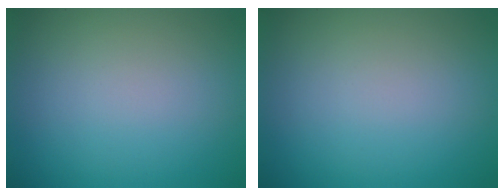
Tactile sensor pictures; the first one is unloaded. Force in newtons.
{"total": 0.0}